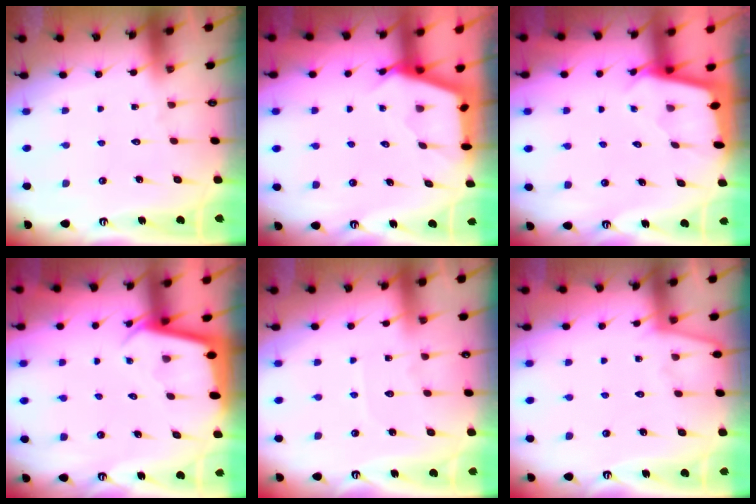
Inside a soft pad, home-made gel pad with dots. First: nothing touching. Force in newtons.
{"total": 2.6, "press": 2.6, "slide": 0.3}
{"total": 1.9, "press": 1.9, "slide": 0.2}
{"total": 2.3, "press": 2.3, "slide": 0.1}
{"total": 3.0, "press": 2.9, "slide": 0.4}
{"total": 2.4, "press": 2.4, "slide": 0.3}